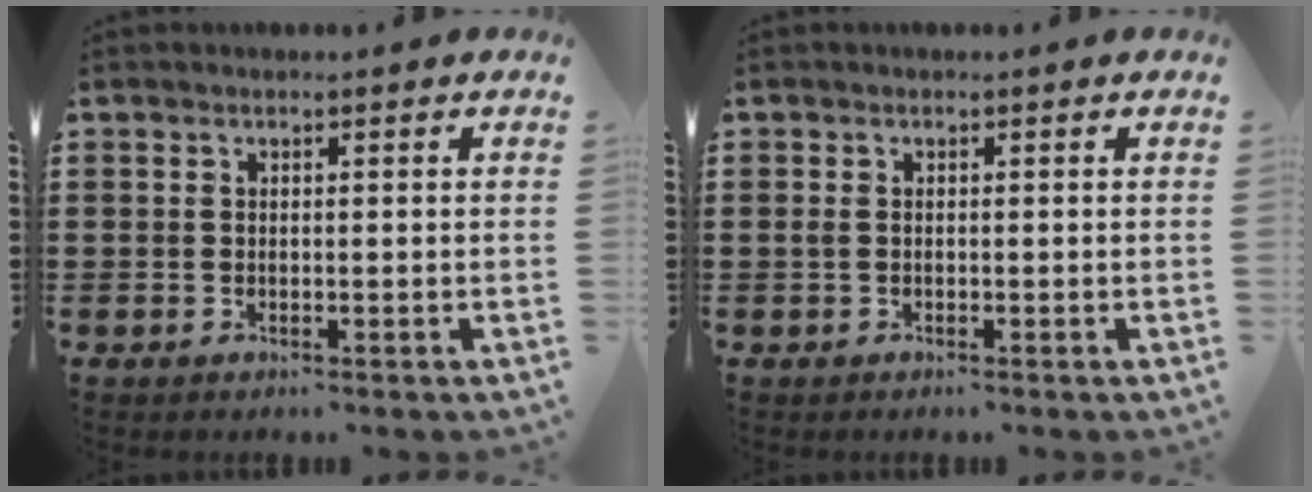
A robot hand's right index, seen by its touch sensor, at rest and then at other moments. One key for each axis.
{"total": 0.6, "fx": 0.0, "fy": 0.3, "fz": 0.5, "tx": -0.018, "ty": -0.001, "tz": -0.003}